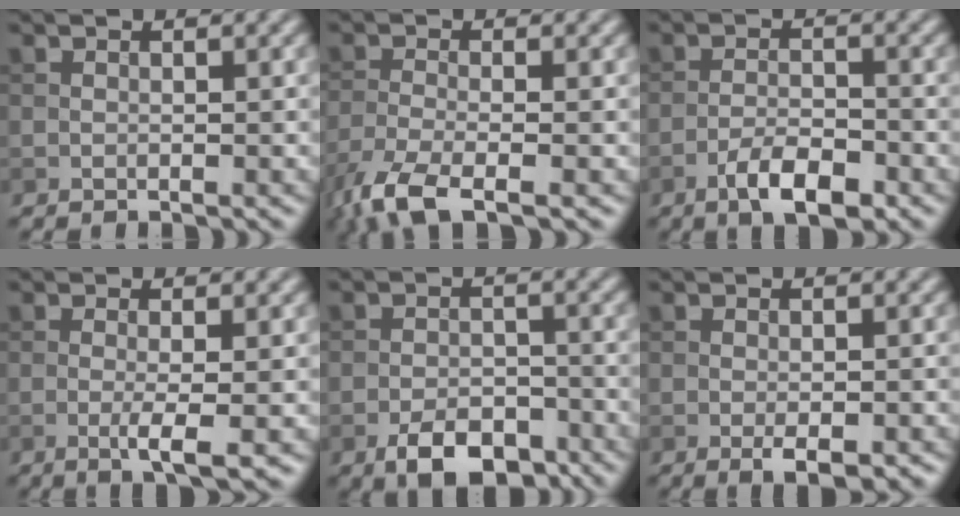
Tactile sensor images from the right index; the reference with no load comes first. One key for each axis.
{"total": 5.7, "fx": -3.8, "fy": 1.7, "fz": 3.9, "tx": -0.093, "ty": -0.016, "tz": -0.085}
{"total": 4.3, "fx": -2.5, "fy": 1.5, "fz": 3.1, "tx": -0.053, "ty": 0.003, "tz": -0.047}
{"total": 3.0, "fx": -0.7, "fy": 0.5, "fz": 2.9, "tx": -0.053, "ty": -0.005, "tz": -0.014}
{"total": 5.4, "fx": -3.4, "fy": 2.7, "fz": 3.2, "tx": -0.046, "ty": -0.004, "tz": -0.061}
{"total": 2.5, "fx": -1.2, "fy": 0.8, "fz": 2.0, "tx": -0.033, "ty": -0.006, "tz": -0.015}